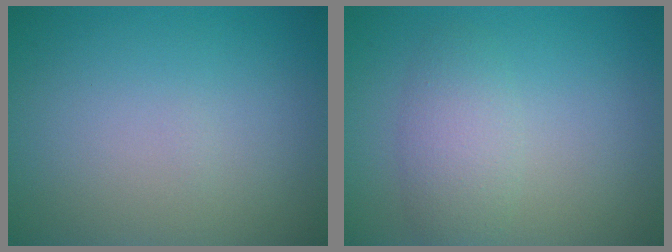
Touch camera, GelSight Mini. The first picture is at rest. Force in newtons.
{"total": 3.0, "press": 3.0, "slide": 0.1}